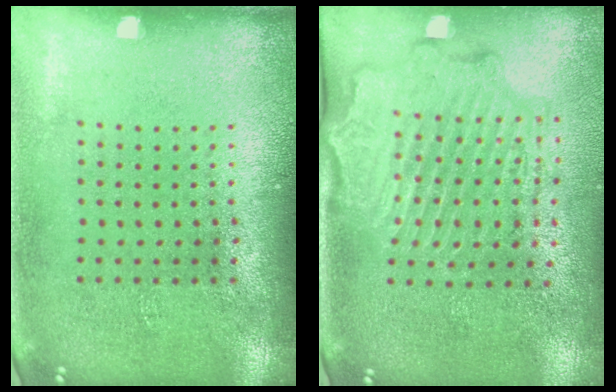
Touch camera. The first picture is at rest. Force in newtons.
{"total": 2.2, "press": 2.2, "slide": 0.2}